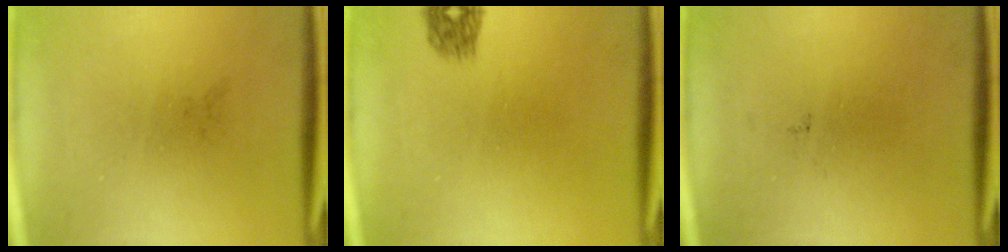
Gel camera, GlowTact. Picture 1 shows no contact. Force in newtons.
{"total": 1.6}
{"total": 0.0}